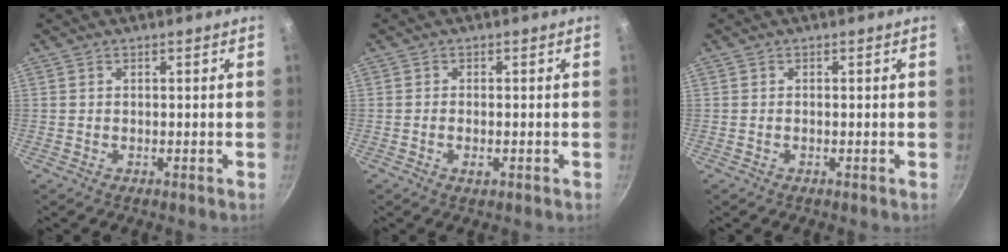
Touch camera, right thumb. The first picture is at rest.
{"total": 1.8, "force": [-0.6, 0.9, 1.5], "torque": [-0.032, 0.001, -0.013]}
{"total": 0.0}